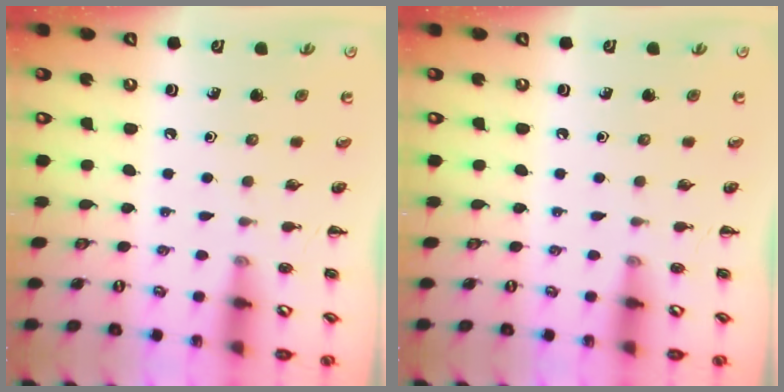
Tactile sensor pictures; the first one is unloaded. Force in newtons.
{"total": 0.0}